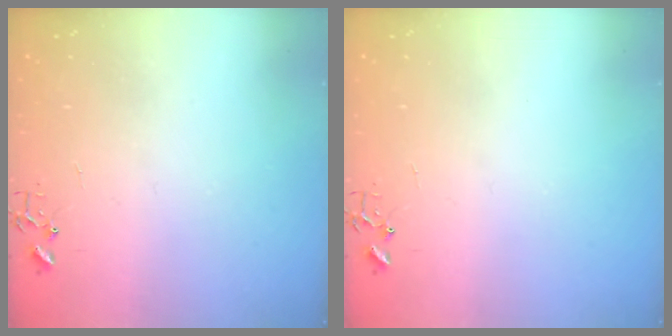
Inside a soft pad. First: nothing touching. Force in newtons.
{"total": 0.0}